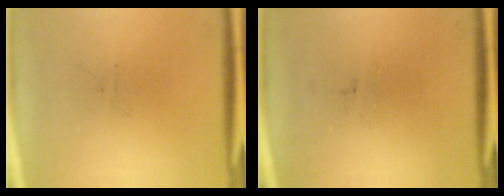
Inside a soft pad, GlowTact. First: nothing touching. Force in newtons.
{"total": 0.0}